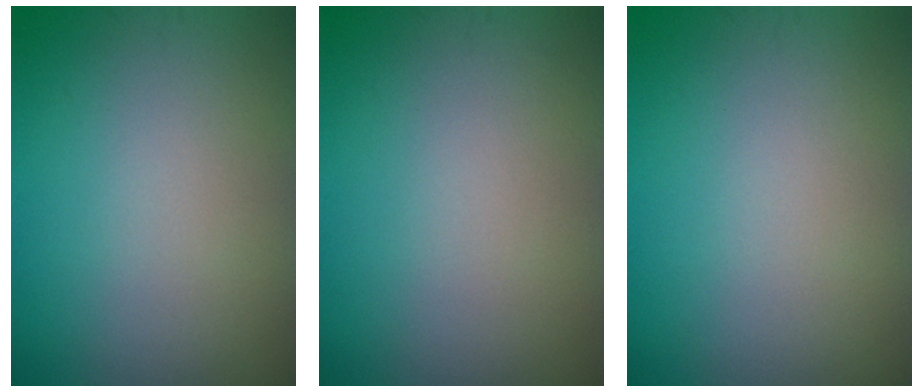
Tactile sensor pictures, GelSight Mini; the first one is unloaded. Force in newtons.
{"total": 0.0}
{"total": 0.0}